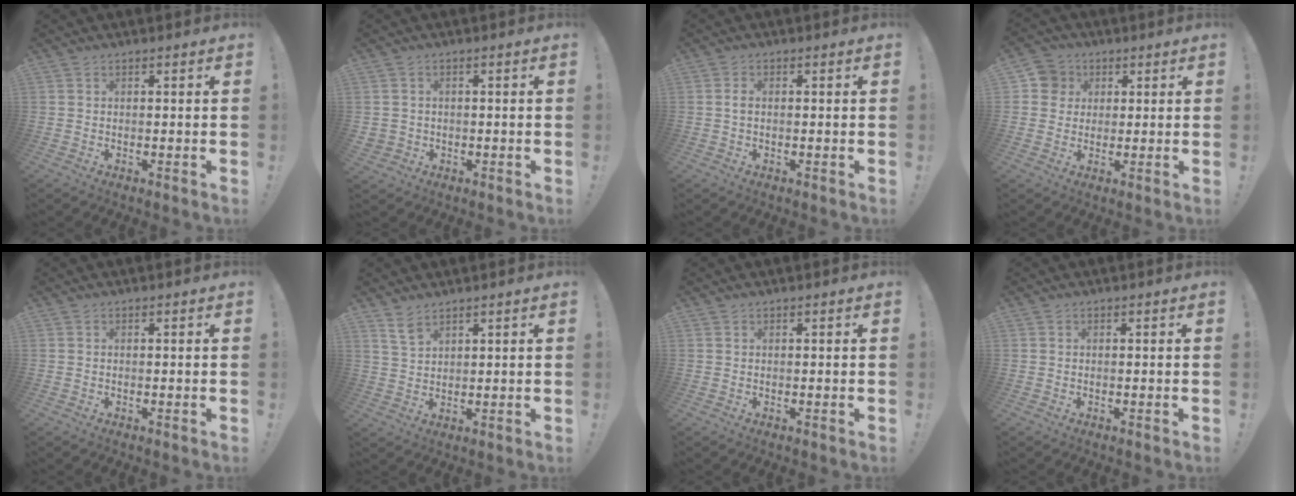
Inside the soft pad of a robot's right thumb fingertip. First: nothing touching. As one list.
[{"total": 2.3, "force": [0.1, 2.2, 0.7], "torque": [-0.005, -0.002, 0.002]}, {"total": 1.4, "force": [-0.2, 0.6, 1.3], "torque": [-0.026, 0.005, -0.003]}, {"total": 6.5, "force": [1.7, 6.1, 1.3], "torque": [-0.014, -0.005, 0.035]}, {"total": 0.0}, {"total": 4.7, "force": [3.6, 1.9, 2.3], "torque": [-0.039, -0.022, 0.068]}, {"total": 0.0}, {"total": 0.0}]